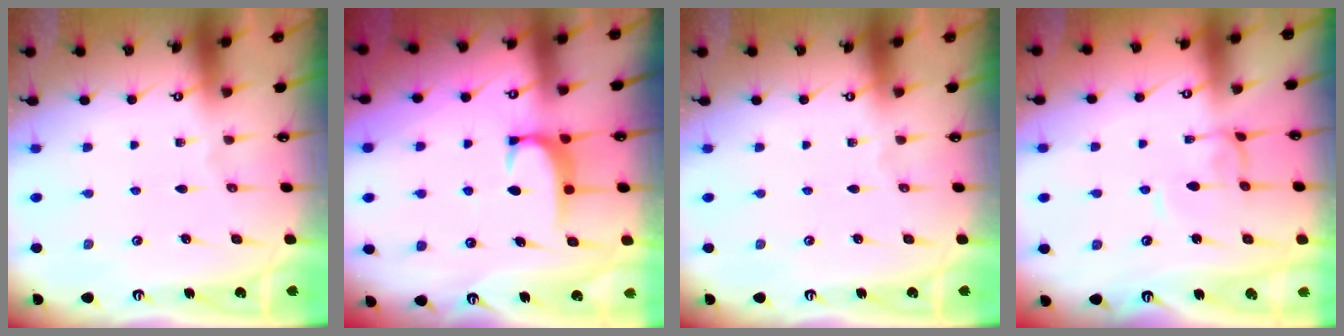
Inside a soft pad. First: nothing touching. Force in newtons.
{"total": 1.8, "press": 1.7, "slide": 0.5}
{"total": 0.0}
{"total": 1.4, "press": 1.4, "slide": 0.2}